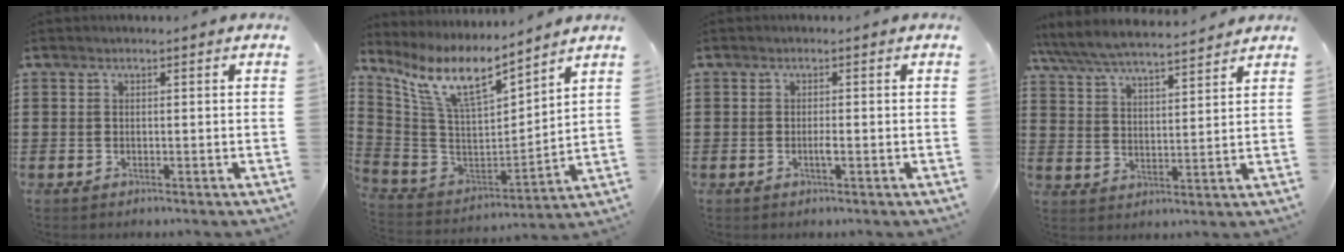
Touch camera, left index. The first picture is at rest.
{"total": 10.8, "force": [7.9, 2.3, 7.0], "torque": [-0.166, -0.044, 0.137]}
{"total": 1.2, "force": [-0.3, 0.0, 1.2], "torque": [-0.023, -0.003, -0.006]}
{"total": 6.5, "force": [6.0, 0.6, 2.2], "torque": [-0.066, -0.030, 0.106]}